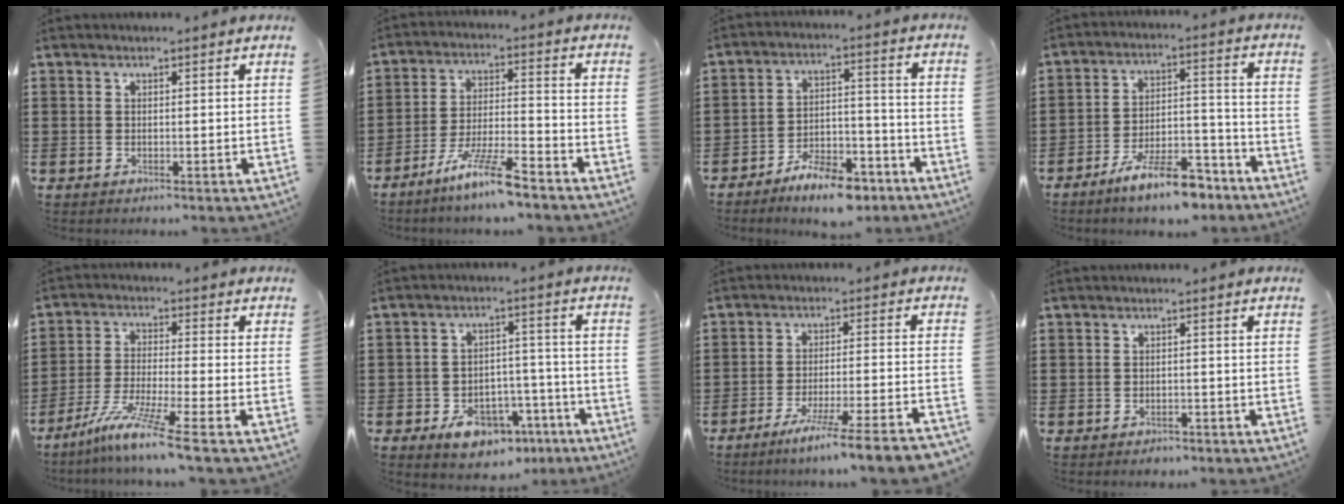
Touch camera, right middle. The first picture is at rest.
{"total": 8.8, "force": [-6.7, 0.5, 5.6], "torque": [-0.113, -0.005, -0.127]}
{"total": 8.1, "force": [-7.0, 2.1, 3.4], "torque": [-0.056, 0.018, -0.128]}
{"total": 10.0, "force": [-7.9, 2.1, 5.7], "torque": [-0.099, 0.022, -0.145]}
{"total": 8.0, "force": [-6.0, -0.7, 5.2], "torque": [-0.112, -0.021, -0.118]}
{"total": 7.3, "force": [-5.0, 4.1, 3.5], "torque": [-0.061, 0.026, -0.087]}
{"total": 6.9, "force": [-5.8, -1.5, 3.5], "torque": [-0.058, -0.022, -0.111]}
{"total": 1.0, "force": [-0.9, 0.5, 0.0], "torque": [-0.003, 0.001, -0.020]}